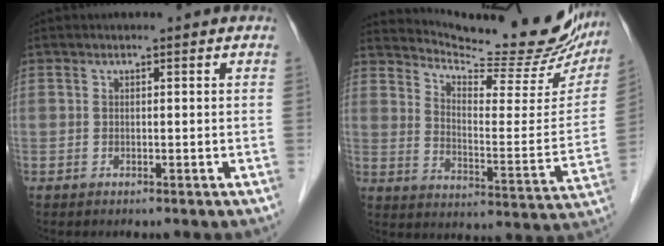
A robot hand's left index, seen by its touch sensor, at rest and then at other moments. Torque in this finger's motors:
{"motor_torque": [1.05, -1.03, 0.23, 0.03]}